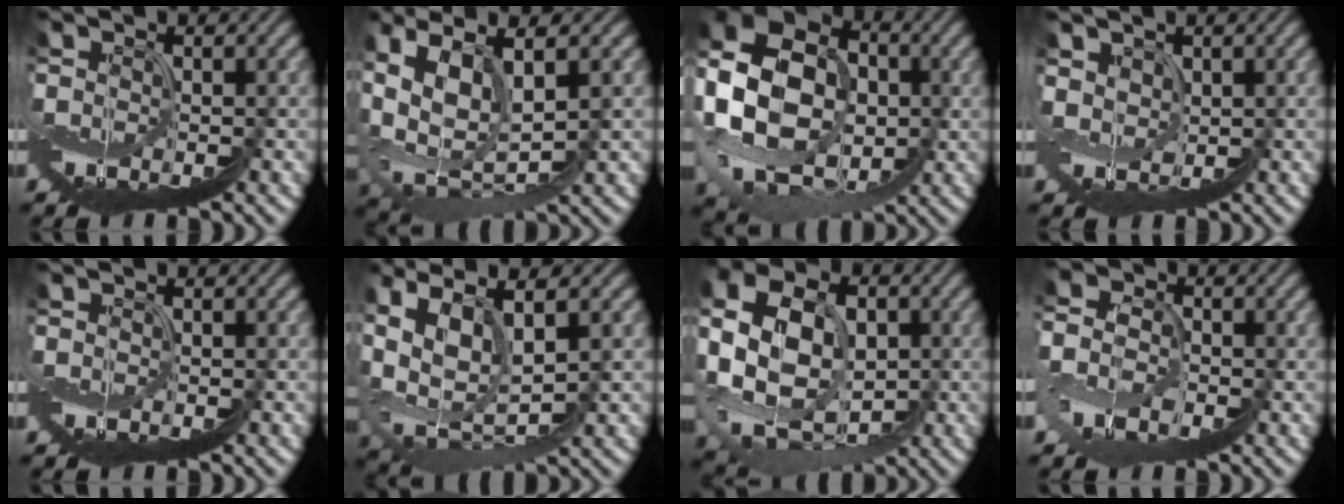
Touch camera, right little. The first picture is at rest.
{"total": 7.3, "force": [2.9, 3.0, 6.0], "torque": [-0.148, 0.009, 0.062]}
{"total": 9.5, "force": [0.3, 7.4, 6.0], "torque": [-0.137, 0.022, -0.007]}
{"total": 1.7, "force": [1.3, -0.1, -1.1], "torque": [0.022, 0.011, 0.020]}
{"total": 0.0}
{"total": 6.2, "force": [2.7, 2.0, 5.2], "torque": [-0.134, 0.012, 0.051]}
{"total": 9.2, "force": [-0.4, 7.2, 5.7], "torque": [-0.126, 0.019, -0.003]}
{"total": 3.1, "force": [-2.4, 1.8, 0.7], "torque": [-0.004, 0.009, -0.060]}